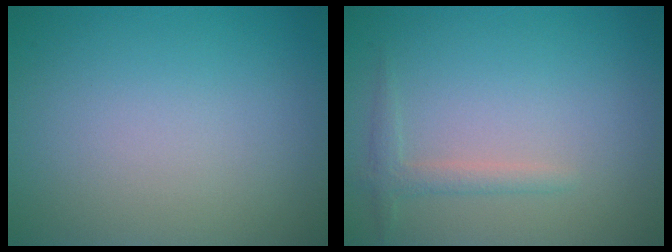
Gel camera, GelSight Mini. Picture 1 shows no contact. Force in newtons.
{"total": 1.5, "press": 1.5, "slide": 0.1}